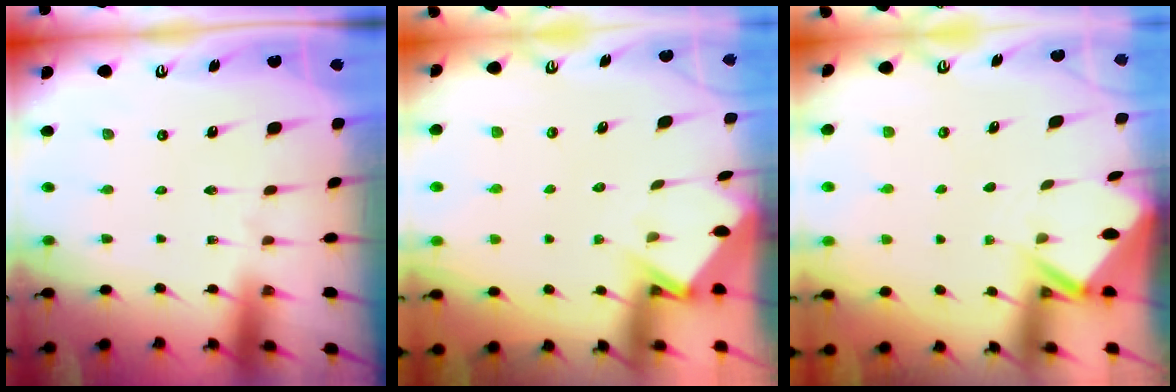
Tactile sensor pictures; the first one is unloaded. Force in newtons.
{"total": 3.9, "press": 3.8, "slide": 0.3}
{"total": 3.1, "press": 3.1, "slide": 0.3}